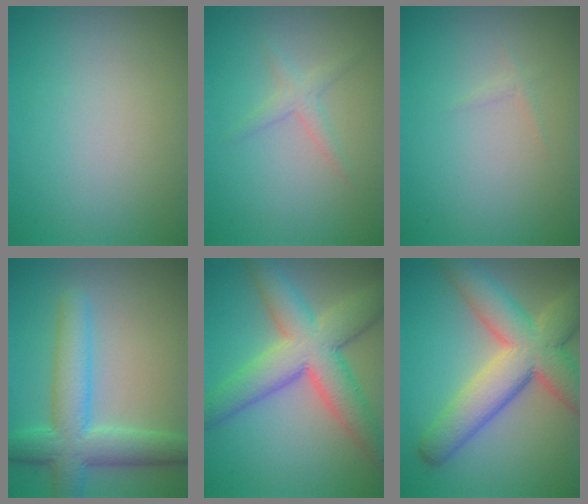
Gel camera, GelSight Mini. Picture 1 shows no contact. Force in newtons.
{"total": 1.6, "press": 1.6, "slide": 0.1}
{"total": 0.5, "press": 0.5, "slide": 0.0}
{"total": 6.6, "press": 6.6, "slide": 0.1}
{"total": 9.0, "press": 9.0, "slide": 0.3}
{"total": 10.1, "press": 10.1, "slide": 0.3}